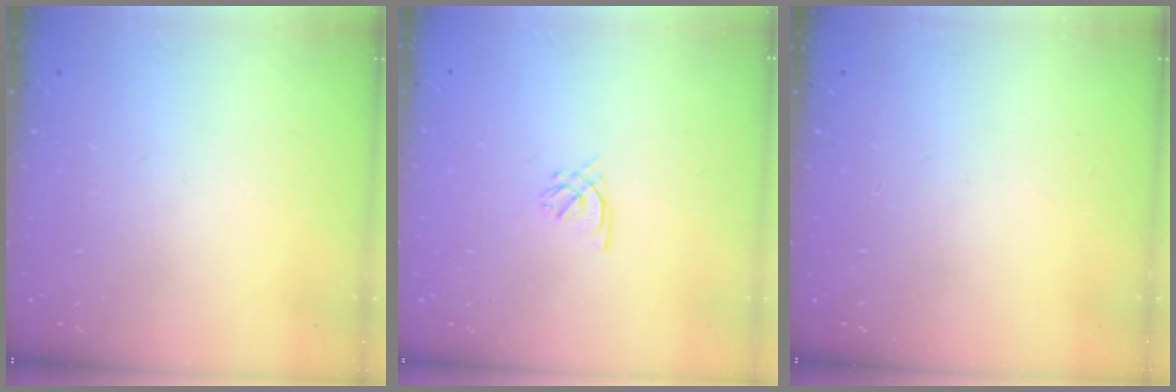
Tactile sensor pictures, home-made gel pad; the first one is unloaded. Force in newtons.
{"total": 1.2, "press": 1.0, "slide": 0.5}
{"total": 0.0}